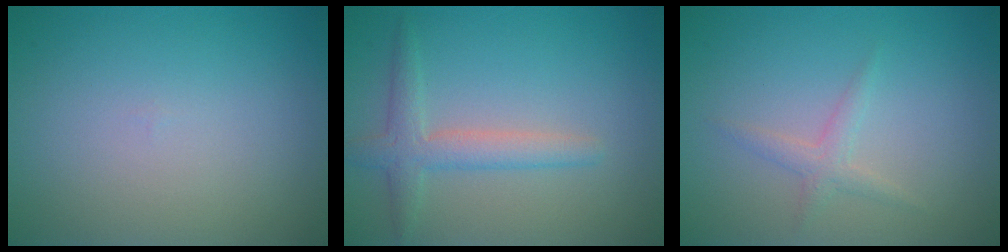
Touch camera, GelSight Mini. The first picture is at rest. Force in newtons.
{"total": 2.8, "press": 2.8, "slide": 0.1}
{"total": 1.5, "press": 1.5, "slide": 0.0}